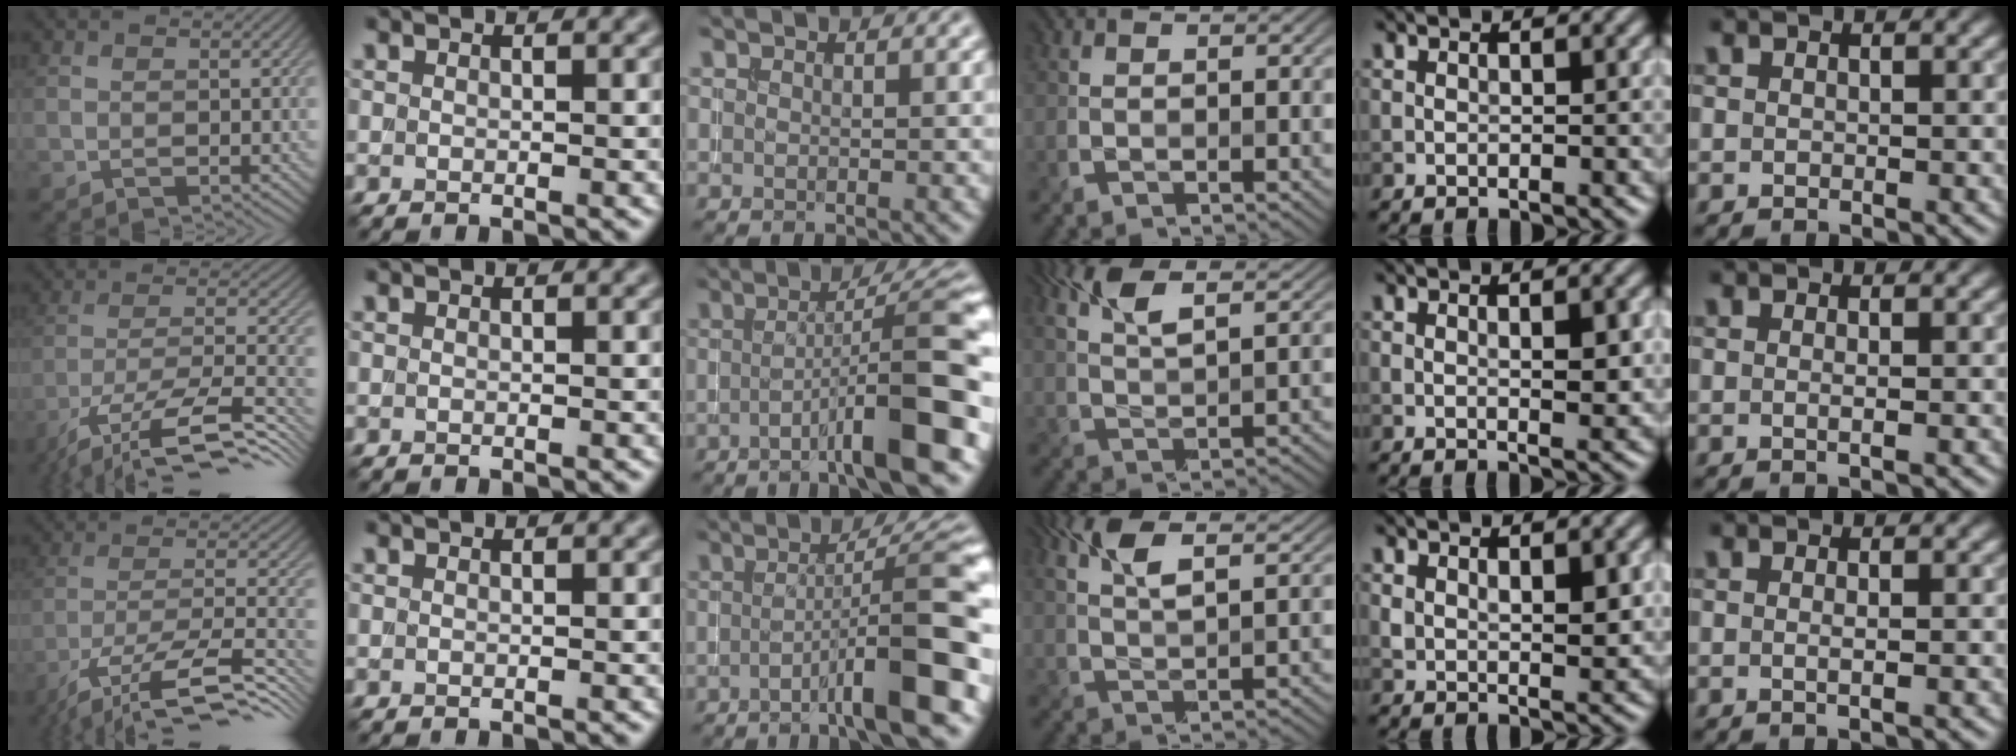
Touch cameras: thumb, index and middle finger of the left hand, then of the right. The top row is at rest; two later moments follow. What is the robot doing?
{"motion": "extract", "object": "backpack"}